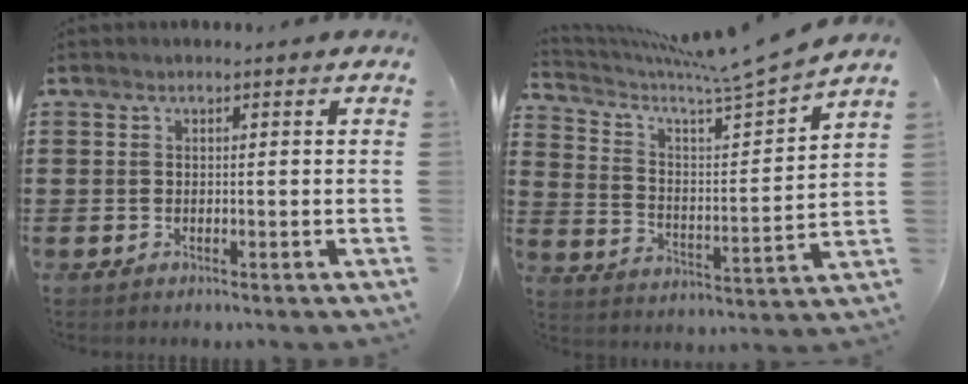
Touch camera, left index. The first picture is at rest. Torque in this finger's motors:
{"motor_torque": [0.04, 0.00, 0.08, 0.20]}